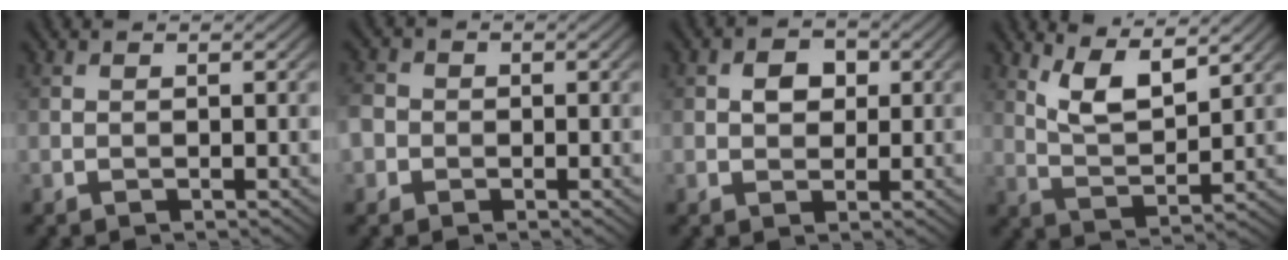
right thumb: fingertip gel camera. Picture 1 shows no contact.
{"total": 3.4, "force": [-0.8, 3.1, 1.2], "torque": [-0.033, -0.001, -0.026]}
{"total": 2.9, "force": [0.4, 2.3, 1.6], "torque": [-0.033, 0.003, 0.000]}
{"total": 6.5, "force": [4.1, 2.2, 4.6], "torque": [-0.100, -0.008, 0.084]}